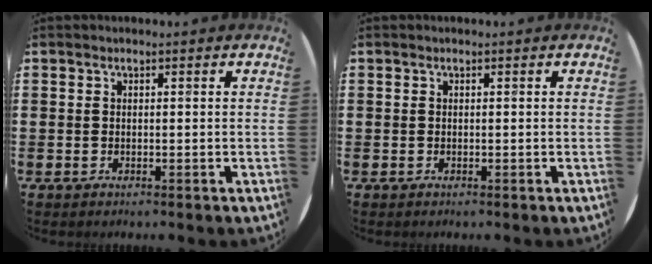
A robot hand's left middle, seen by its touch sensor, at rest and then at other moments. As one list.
[{"total": 0.0}]